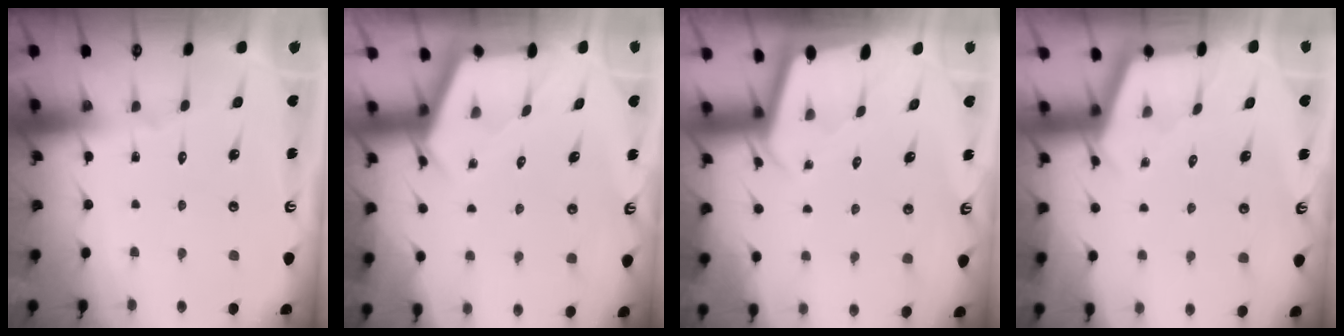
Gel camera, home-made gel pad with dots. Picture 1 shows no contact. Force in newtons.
{"total": 2.9, "press": 2.9, "slide": 0.3}
{"total": 1.8, "press": 1.7, "slide": 0.1}
{"total": 2.4, "press": 2.4, "slide": 0.1}